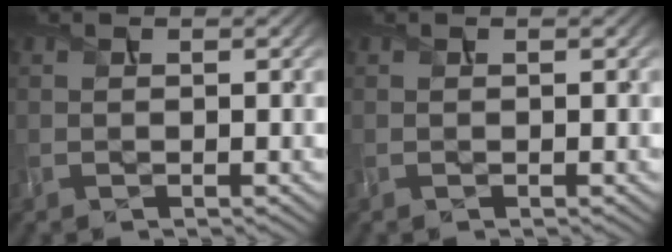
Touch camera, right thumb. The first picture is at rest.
{"total": 0.0}